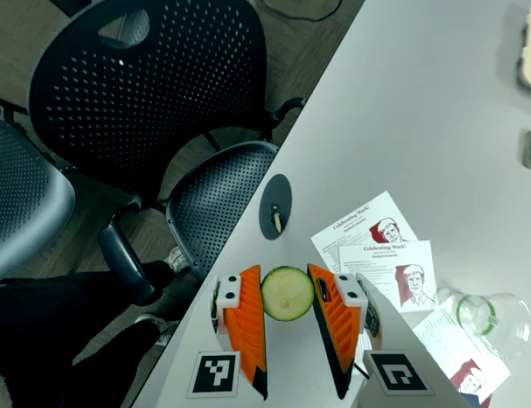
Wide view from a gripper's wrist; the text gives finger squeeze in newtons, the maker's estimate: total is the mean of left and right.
{"total": 9.5, "left": 9.7, "right": 9.4}